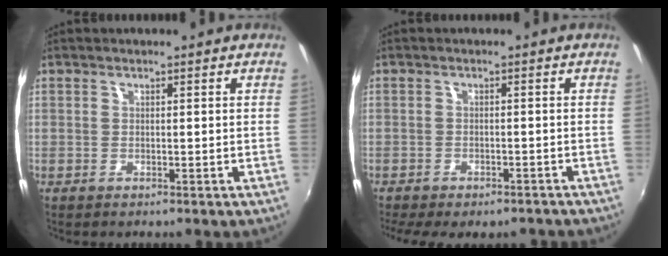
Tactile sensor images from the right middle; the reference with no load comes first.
{"total": 9.5, "force": [-7.7, 3.2, 4.6], "torque": [-0.103, -0.030, -0.106]}